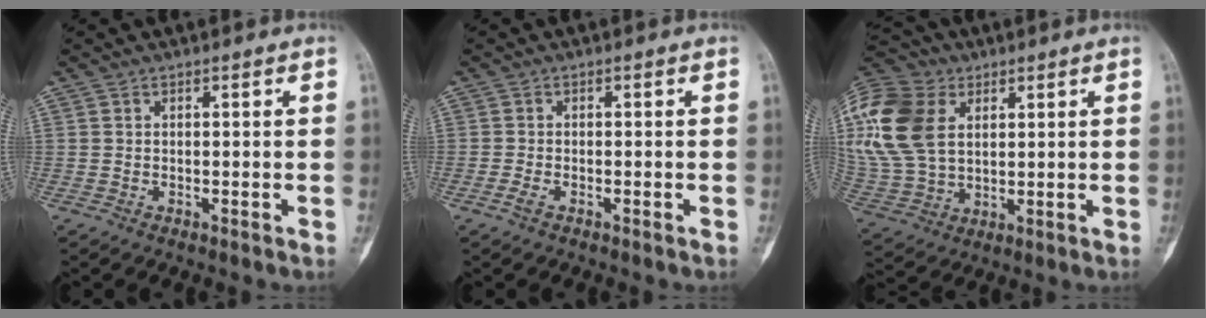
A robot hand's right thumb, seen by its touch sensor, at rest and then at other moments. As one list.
[{"total": 1.4, "force": [-0.9, 0.6, 1.0], "torque": [-0.025, 0.001, -0.020]}, {"total": 22.6, "force": [6.6, 15.7, 14.9], "torque": [-0.340, 0.012, 0.129]}]